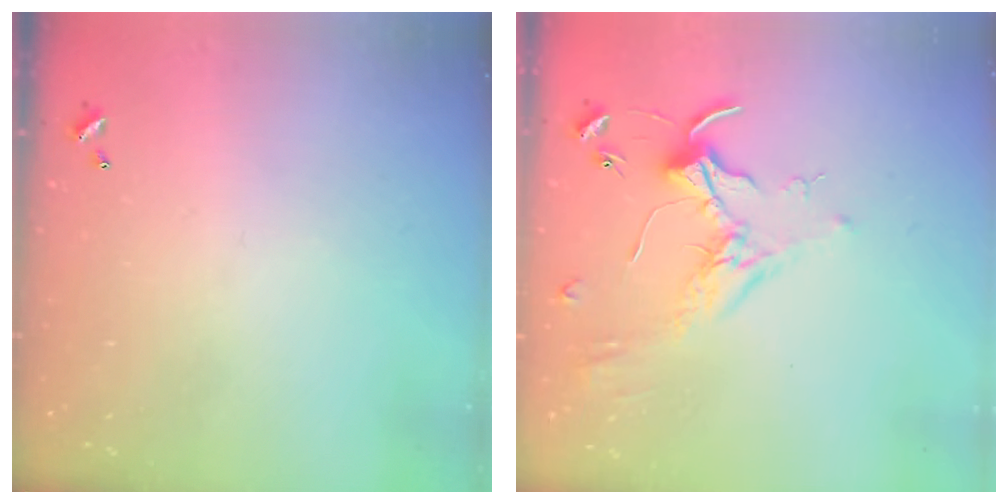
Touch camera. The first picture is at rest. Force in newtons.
{"total": 1.7, "press": 1.6, "slide": 0.4}